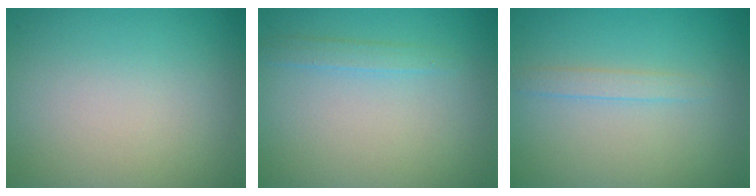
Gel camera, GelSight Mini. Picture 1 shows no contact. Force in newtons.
{"total": 1.1, "press": 1.1, "slide": 0.0}
{"total": 1.1, "press": 1.1, "slide": 0.0}